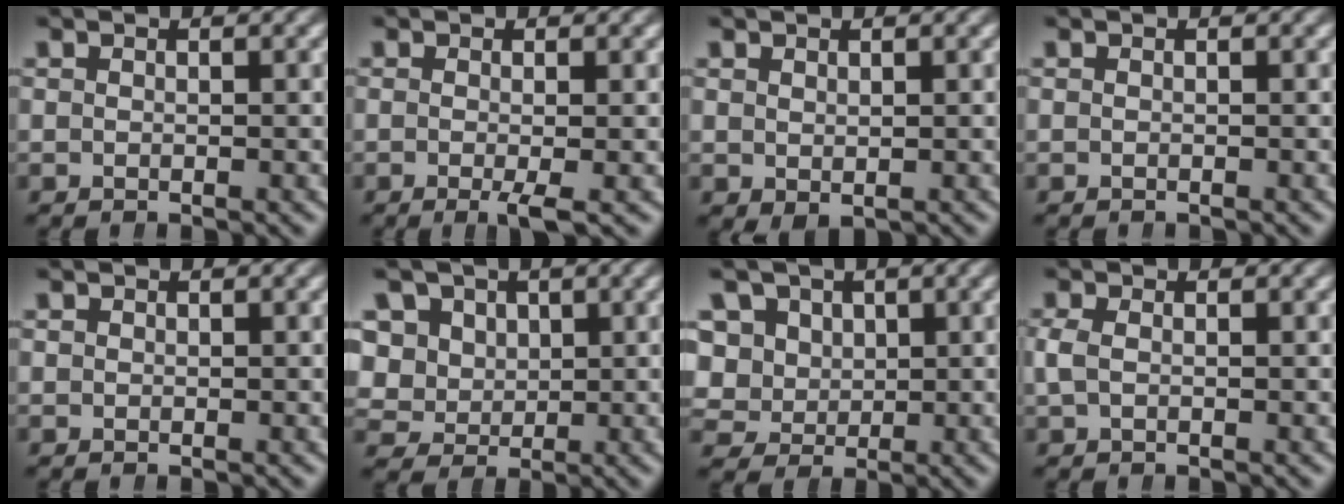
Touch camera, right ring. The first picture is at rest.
{"total": 1.9, "force": [-0.8, 0.1, 1.8], "torque": [-0.031, -0.007, -0.012]}
{"total": 0.8, "force": [0.5, -0.1, 0.6], "torque": [0.004, -0.005, 0.022]}
{"total": 0.0}
{"total": 0.0}
{"total": 9.5, "force": [0.9, 8.8, 3.5], "torque": [-0.107, -0.035, 0.021]}
{"total": 9.6, "force": [0.7, 8.9, 3.5], "torque": [-0.108, -0.037, 0.018]}
{"total": 1.1, "force": [0.0, 0.6, 1.0], "torque": [-0.034, -0.005, 0.008]}